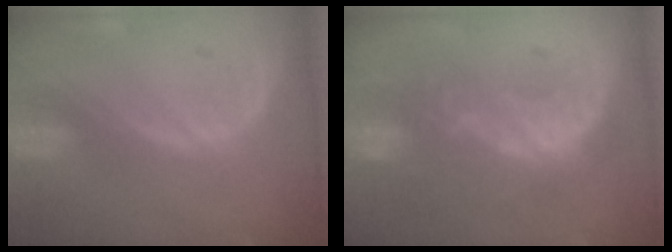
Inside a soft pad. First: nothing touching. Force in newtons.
{"total": 9.0, "press": 8.2, "slide": 3.7}